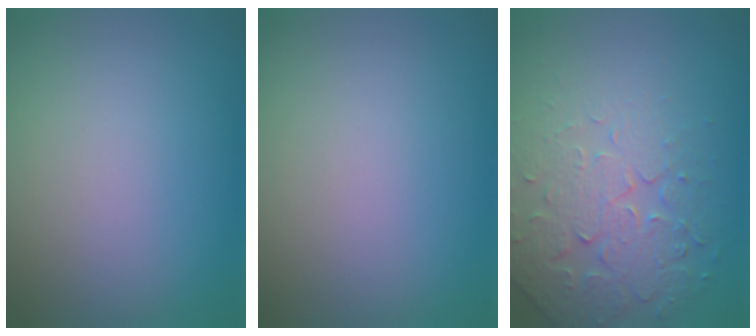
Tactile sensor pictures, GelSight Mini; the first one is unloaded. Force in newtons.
{"total": 0.0}
{"total": 4.1, "press": 3.9, "slide": 1.3}